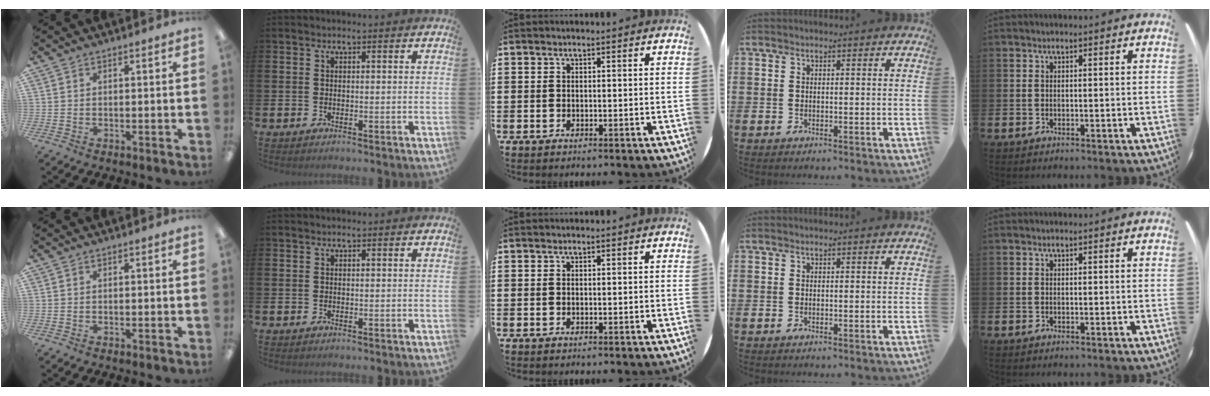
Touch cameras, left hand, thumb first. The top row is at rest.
{}